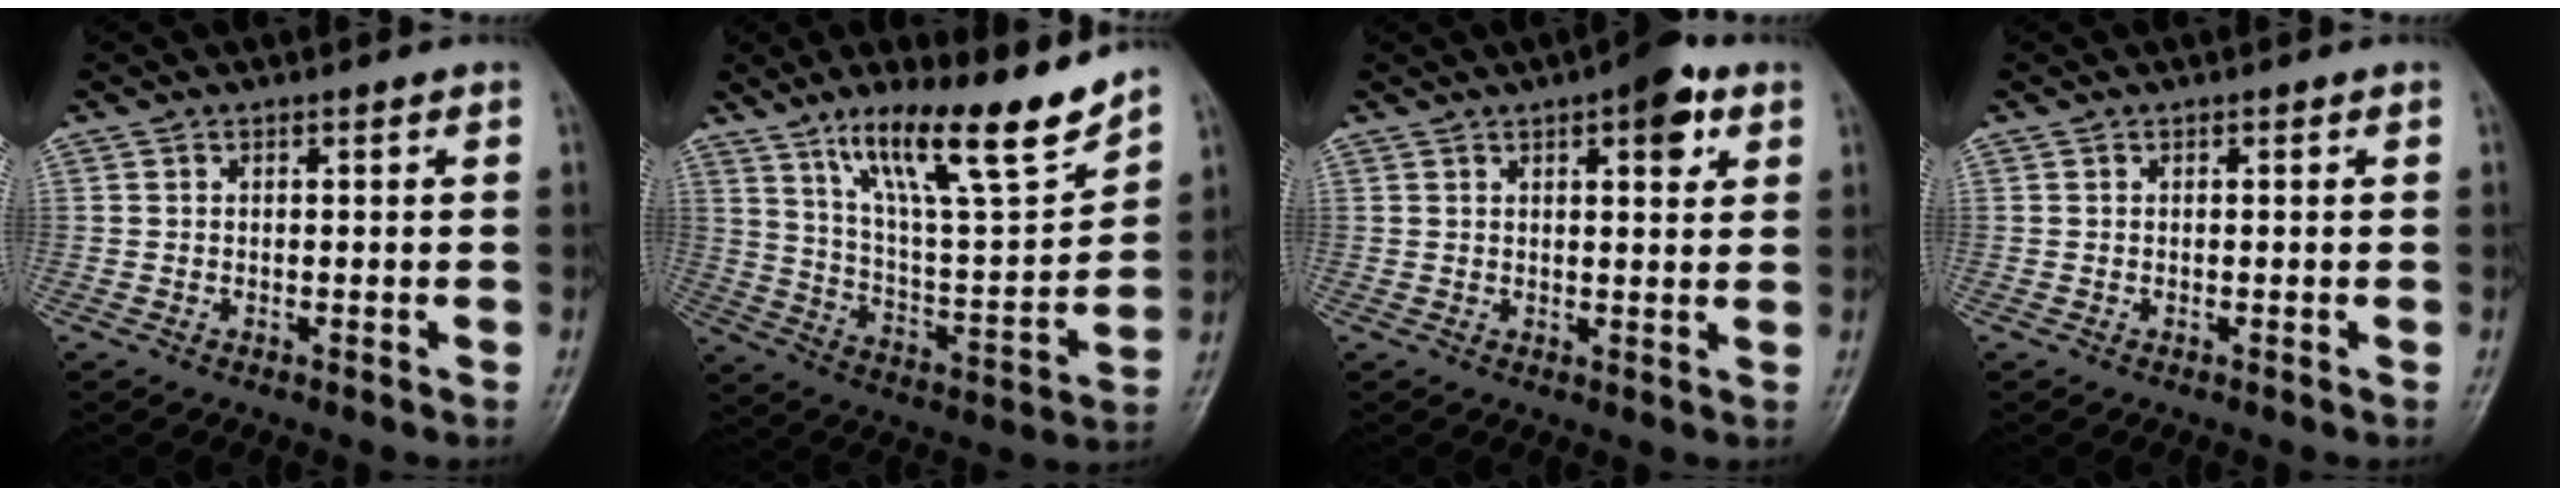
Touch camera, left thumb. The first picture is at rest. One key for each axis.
{"total": 18.6, "fx": 13.4, "fy": 3.5, "fz": 12.4, "tx": -0.175, "ty": -0.077, "tz": 0.234}
{"total": 7.0, "fx": 3.4, "fy": 2.8, "fz": 5.5, "tx": -0.051, "ty": -0.008, "tz": 0.038}
{"total": 0.0}